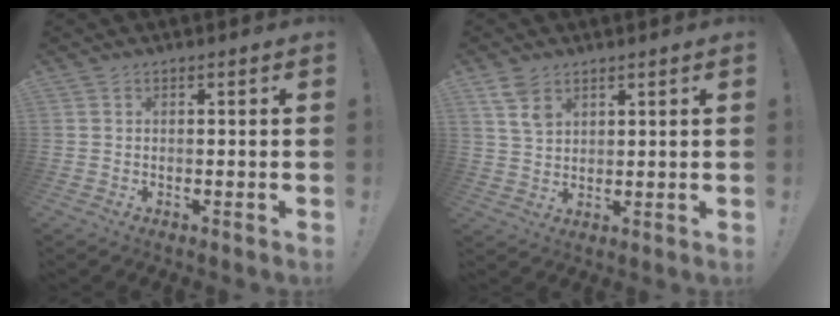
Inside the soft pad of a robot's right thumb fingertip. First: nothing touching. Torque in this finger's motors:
{"motor_torque": [0.45, 0.87, 0.63, 0.15, 0.00]}